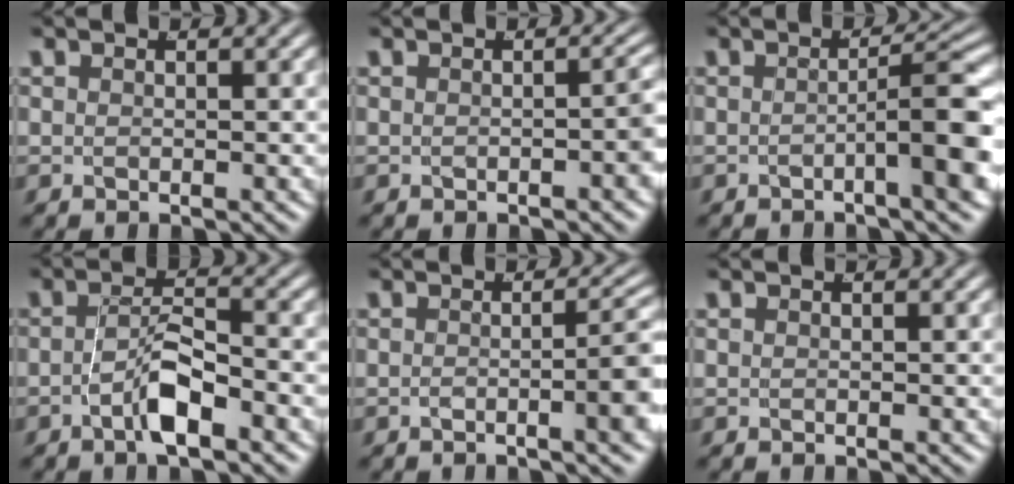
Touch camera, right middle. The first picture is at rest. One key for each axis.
{"total": 1.6, "fx": -0.6, "fy": 0.2, "fz": 1.5, "tx": -0.015, "ty": 0.006, "tz": -0.010}
{"total": 5.2, "fx": -1.6, "fy": 0.7, "fz": 4.9, "tx": -0.049, "ty": 0.007, "tz": -0.026}
{"total": 3.4, "fx": -2.1, "fy": 0.6, "fz": 2.6, "tx": -0.041, "ty": 0.001, "tz": -0.035}
{"total": 4.0, "fx": -1.3, "fy": 0.6, "fz": 3.7, "tx": -0.044, "ty": -0.003, "tz": -0.019}
{"total": 0.0}